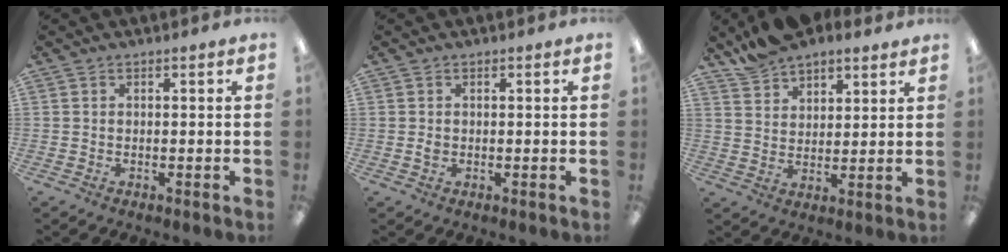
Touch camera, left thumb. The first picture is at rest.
{"total": 1.1, "force": [0.0, 0.8, 0.7], "torque": [-0.005, -0.001, -0.003]}
{"total": 8.1, "force": [7.1, 3.4, 2.0], "torque": [-0.047, -0.035, 0.132]}